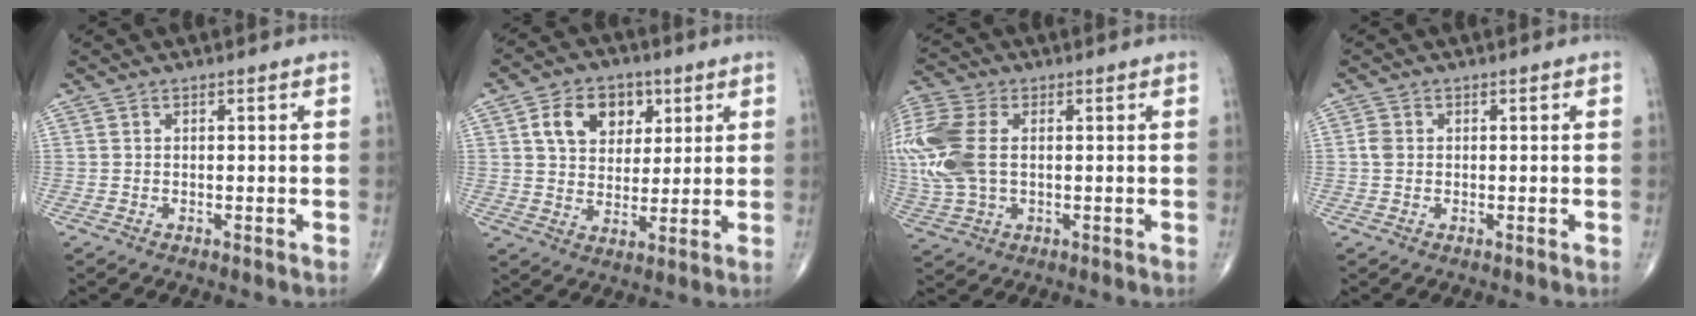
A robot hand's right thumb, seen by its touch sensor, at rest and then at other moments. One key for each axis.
{"total": 10.9, "fx": 4.1, "fy": 7.9, "fz": 6.3, "tx": -0.069, "ty": -0.009, "tz": 0.070}
{"total": 16.0, "fx": 1.3, "fy": 10.1, "fz": 12.4, "tx": -0.327, "ty": 0.007, "tz": 0.029}
{"total": 1.8, "fx": 0.1, "fy": 1.4, "fz": 1.0, "tx": -0.021, "ty": 0.002, "tz": 0.000}